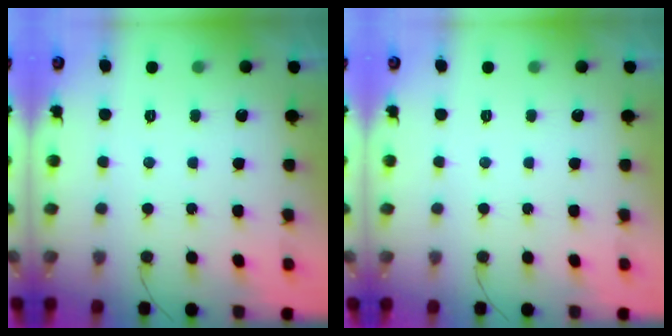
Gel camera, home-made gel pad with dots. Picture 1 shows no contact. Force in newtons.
{"total": 0.0}